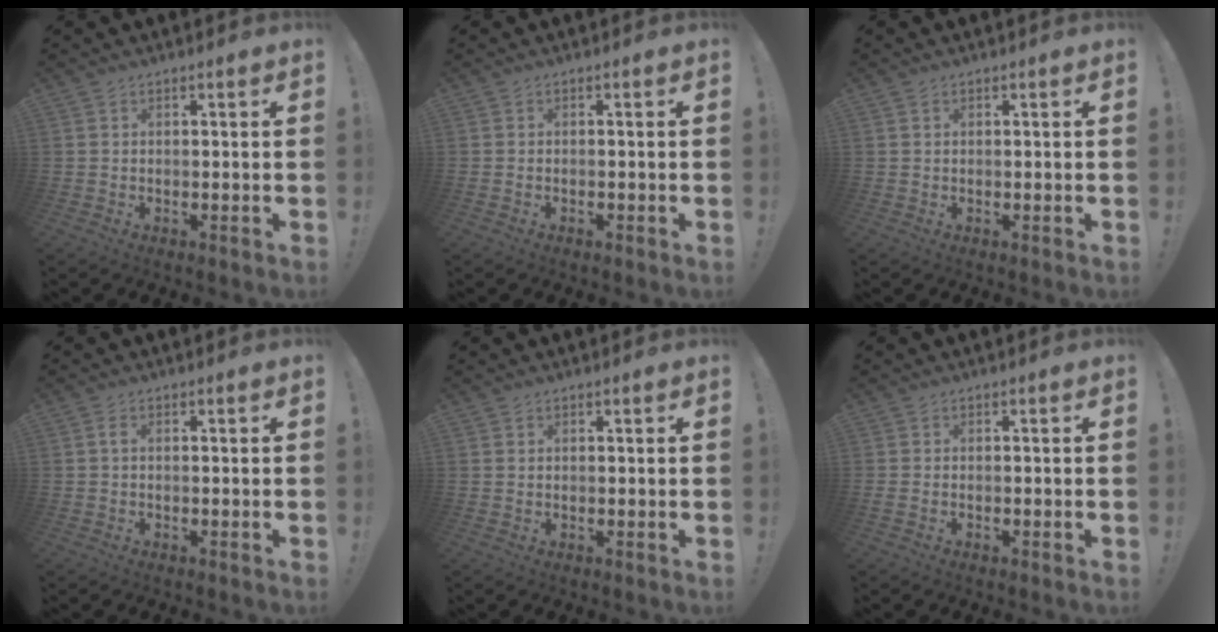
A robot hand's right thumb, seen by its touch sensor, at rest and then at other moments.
{"total": 0.6, "force": [-0.5, 0.2, 0.2], "torque": [-0.003, 0.000, -0.010]}
{"total": 0.6, "force": [0.4, 0.4, 0.2], "torque": [-0.004, 0.001, 0.008]}
{"total": 1.5, "force": [0.0, 0.5, 1.4], "torque": [-0.026, 0.003, 0.000]}
{"total": 0.8, "force": [0.5, 0.7, 0.2], "torque": [0.005, -0.002, 0.008]}
{"total": 0.7, "force": [-0.3, 0.4, 0.5], "torque": [-0.008, 0.000, -0.006]}